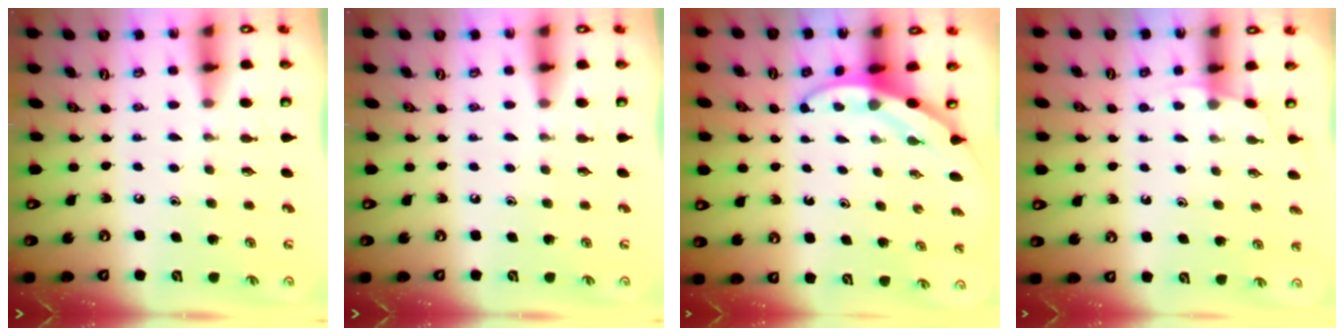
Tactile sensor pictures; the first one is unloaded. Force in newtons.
{"total": 0.0}
{"total": 3.5, "press": 3.5, "slide": 0.1}
{"total": 2.7, "press": 2.7, "slide": 0.1}